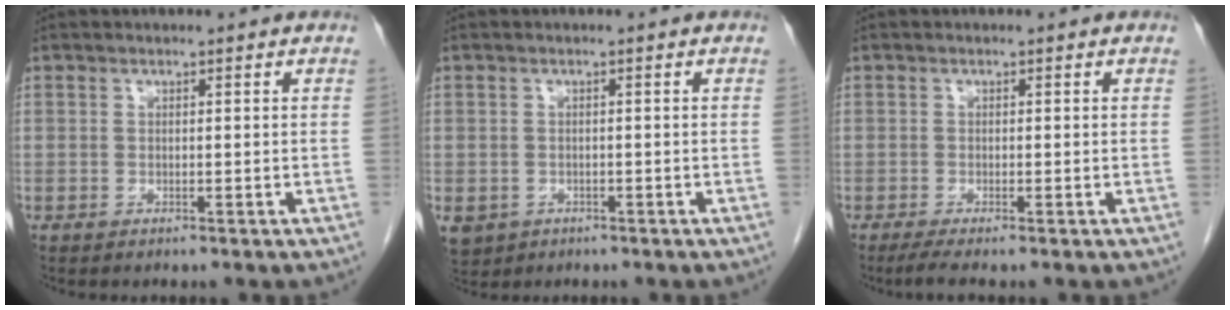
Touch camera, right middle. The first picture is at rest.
{"total": 6.0, "force": [-2.7, 5.0, 1.9], "torque": [-0.051, -0.004, -0.035]}
{"total": 2.1, "force": [-1.5, -0.1, 1.5], "torque": [-0.033, -0.008, -0.030]}